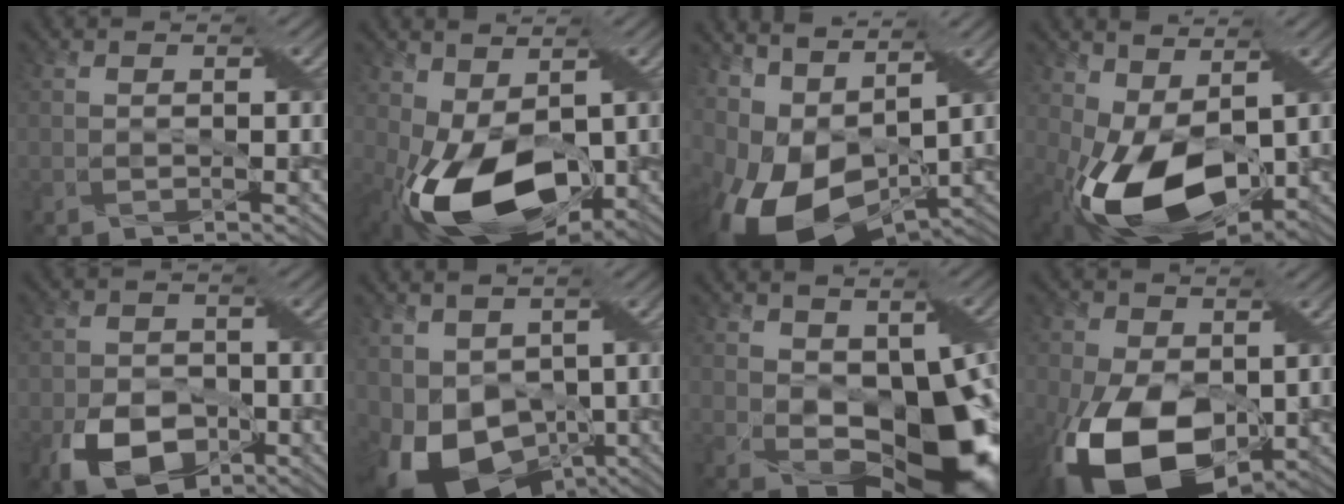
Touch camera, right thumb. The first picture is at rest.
{"total": 13.3, "force": [-2.9, 7.9, 10.3], "torque": [-0.212, -0.027, -0.041]}
{"total": 14.7, "force": [-1.2, 8.5, 12.0], "torque": [-0.248, -0.013, 0.005]}
{"total": 12.8, "force": [-1.5, 7.7, 10.1], "torque": [-0.217, -0.025, -0.022]}
{"total": 8.1, "force": [-3.7, 5.5, 4.6], "torque": [-0.094, -0.017, -0.063]}
{"total": 12.9, "force": [-2.9, 9.2, 8.6], "torque": [-0.173, -0.026, -0.037]}
{"total": 13.5, "force": [-0.2, 8.2, 10.7], "torque": [-0.169, -0.019, 0.005]}
{"total": 15.5, "force": [-4.2, 9.8, 11.3], "torque": [-0.233, -0.038, -0.073]}